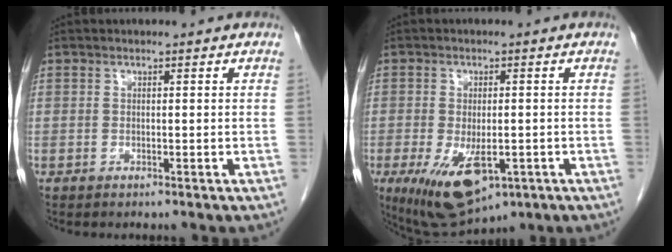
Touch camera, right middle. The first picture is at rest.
{"total": 10.6, "force": [-4.4, 4.7, 8.4], "torque": [-0.149, -0.018, -0.056]}